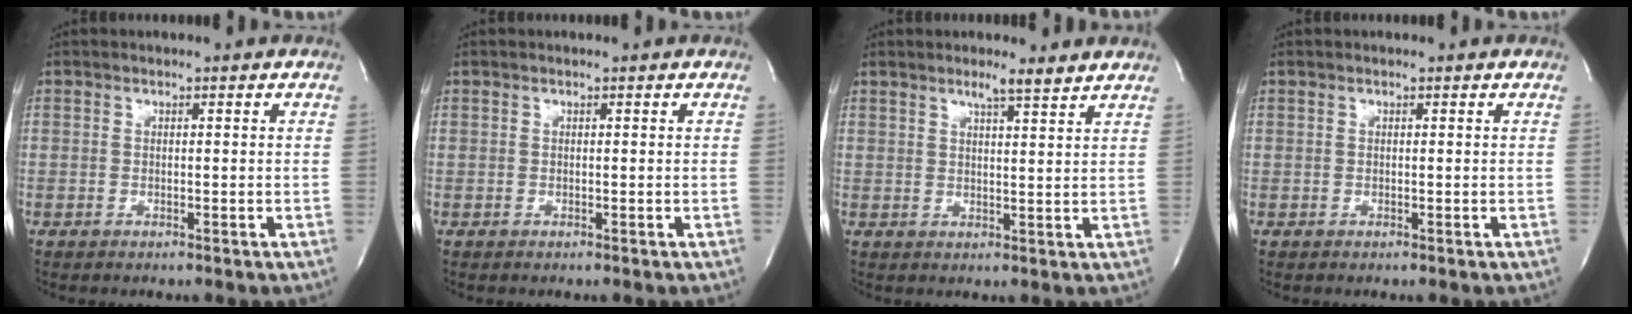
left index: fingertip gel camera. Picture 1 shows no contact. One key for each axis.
{"total": 0.0}
{"total": 4.0, "fx": 3.5, "fy": 0.2, "fz": 1.9, "tx": -0.038, "ty": 0.004, "tz": 0.049}
{"total": 0.0}